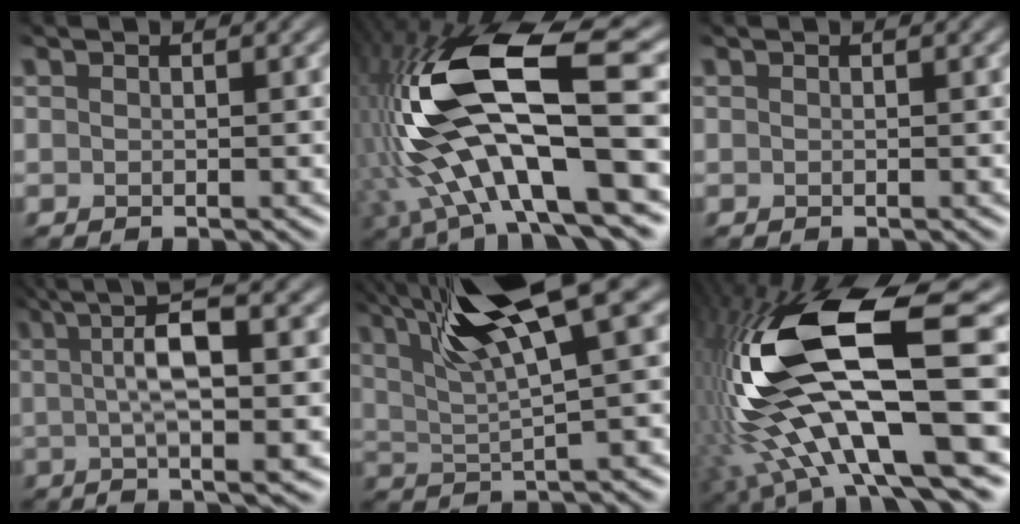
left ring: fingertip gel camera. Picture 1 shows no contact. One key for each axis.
{"total": 14.2, "fx": -1.7, "fy": 4.7, "fz": 13.3, "tx": -0.266, "ty": 0.009, "tz": -0.042}
{"total": 0.0}
{"total": 7.9, "fx": 1.0, "fy": 1.9, "fz": 7.6, "tx": -0.114, "ty": 0.006, "tz": 0.009}
{"total": 12.6, "fx": 5.9, "fy": 3.4, "fz": 10.7, "tx": -0.171, "ty": 0.014, "tz": 0.090}
{"total": 16.4, "fx": -1.5, "fy": 5.6, "fz": 15.4, "tx": -0.322, "ty": 0.000, "tz": -0.018}